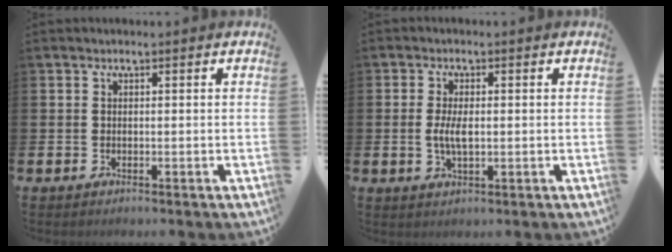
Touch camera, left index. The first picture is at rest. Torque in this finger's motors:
{"motor_torque": [0.88, 0.05, 0.17, 0.13]}